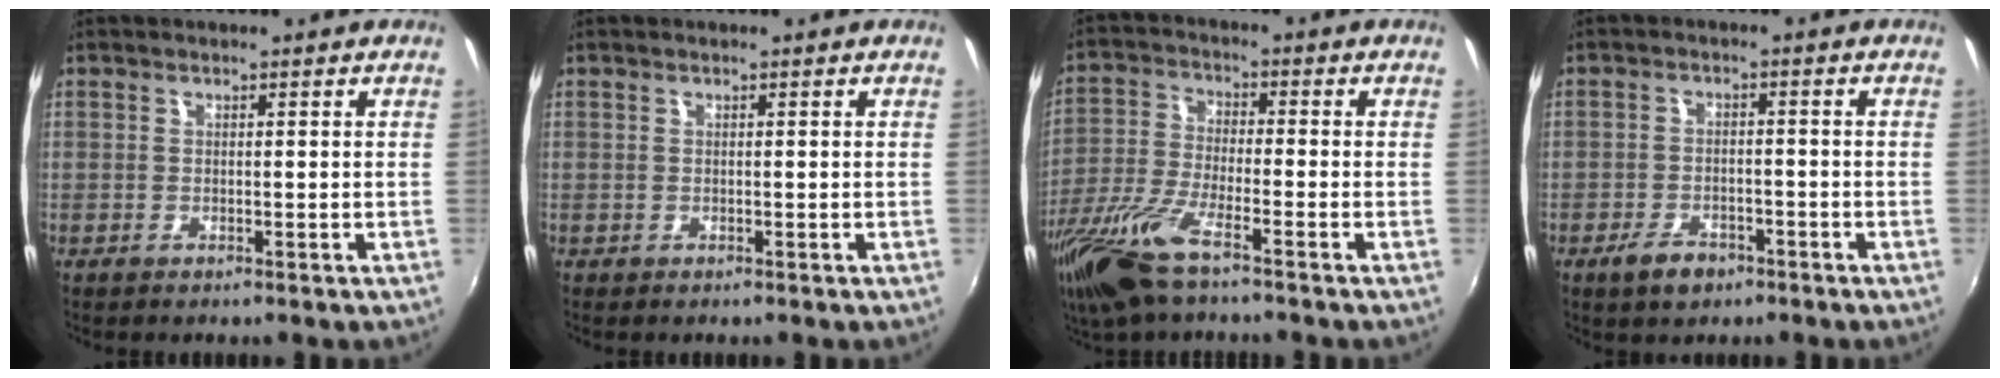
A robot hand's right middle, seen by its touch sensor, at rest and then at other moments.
{"total": 0.0}
{"total": 12.8, "force": [-8.7, 2.6, 9.1], "torque": [-0.199, -0.037, -0.173]}
{"total": 5.1, "force": [-3.4, 2.8, 2.6], "torque": [-0.068, -0.002, -0.055]}